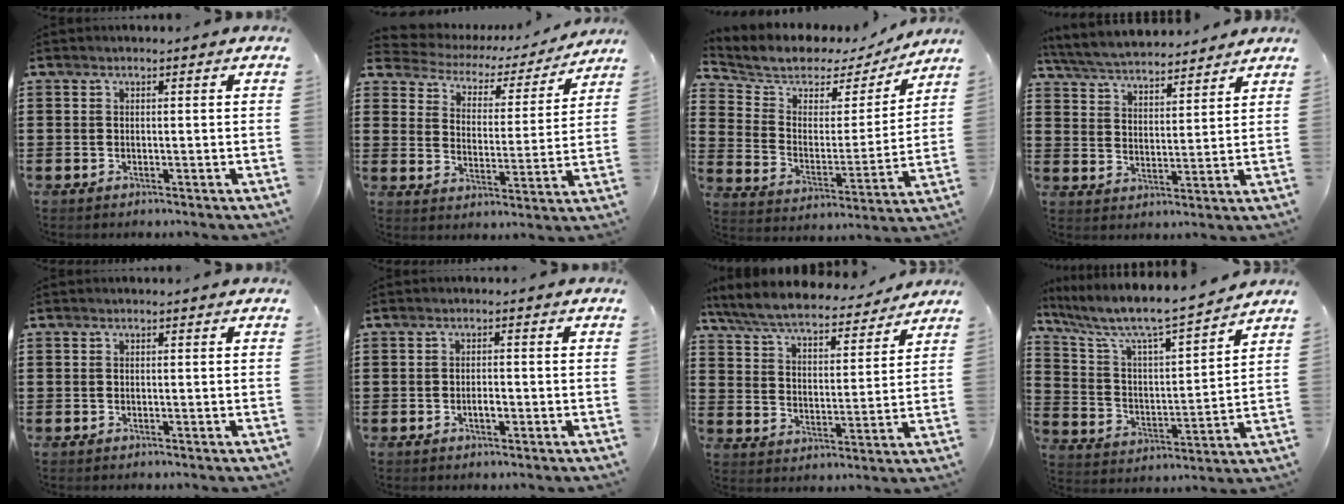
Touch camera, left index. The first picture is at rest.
{"total": 3.7, "force": [3.6, 0.6, -0.3], "torque": [-0.023, -0.034, 0.055]}
{"total": 5.8, "force": [5.2, 2.6, 0.8], "torque": [-0.057, -0.036, 0.085]}
{"total": 5.3, "force": [5.3, 0.3, 0.7], "torque": [-0.039, -0.028, 0.092]}
{"total": 0.0}
{"total": 1.7, "force": [-0.5, 0.6, 1.5], "torque": [-0.029, 0.001, -0.009]}
{"total": 7.0, "force": [6.5, 0.8, 2.3], "torque": [-0.074, -0.037, 0.114]}
{"total": 7.1, "force": [6.3, 0.7, 3.2], "torque": [-0.092, -0.049, 0.099]}